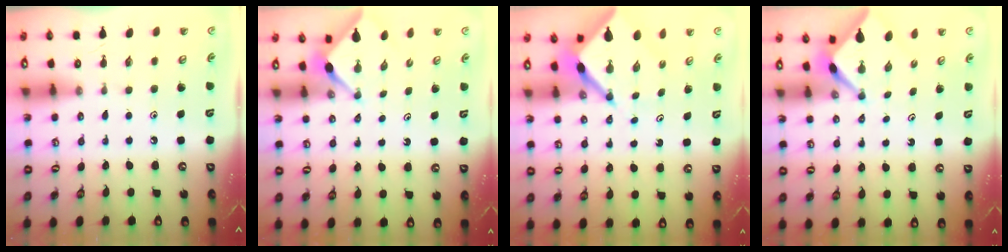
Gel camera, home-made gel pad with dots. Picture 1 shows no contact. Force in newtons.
{"total": 2.9, "press": 2.9, "slide": 0.3}
{"total": 6.4, "press": 6.4, "slide": 0.6}
{"total": 2.6, "press": 2.6, "slide": 0.3}